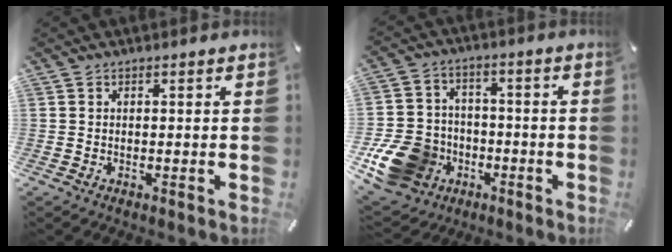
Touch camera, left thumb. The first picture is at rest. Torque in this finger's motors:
{"motor_torque": [0.86, 1.60, 0.31, 0.16, 0.23]}